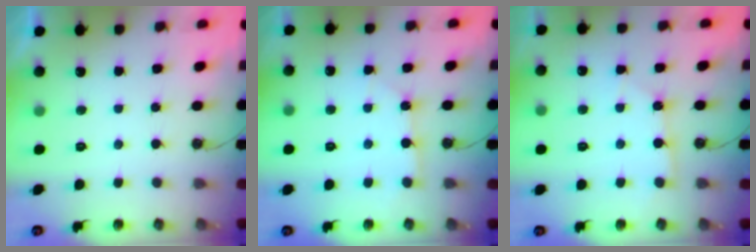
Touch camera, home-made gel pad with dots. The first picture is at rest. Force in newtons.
{"total": 2.2, "press": 2.2, "slide": 0.3}
{"total": 2.8, "press": 2.8, "slide": 0.2}